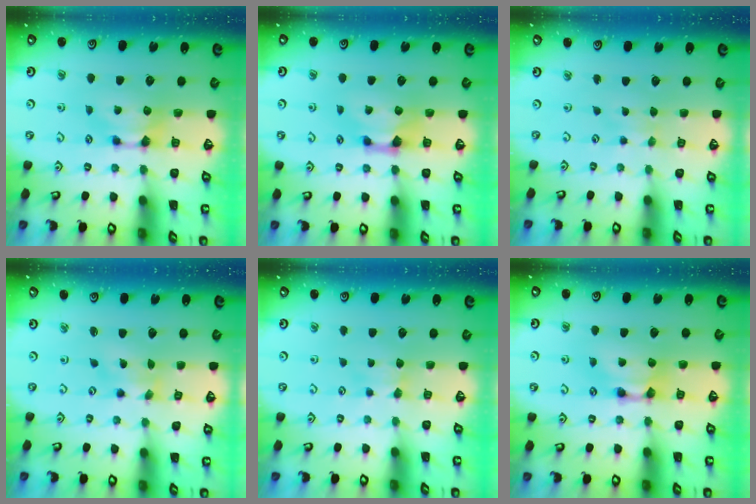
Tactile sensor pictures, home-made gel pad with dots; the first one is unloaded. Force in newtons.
{"total": 1.6, "press": 1.1, "slide": 1.1}
{"total": 2.5, "press": 2.5, "slide": 0.3}
{"total": 2.2, "press": 2.0, "slide": 1.0}
{"total": 2.4, "press": 2.3, "slide": 0.6}
{"total": 2.2, "press": 2.2, "slide": 0.0}